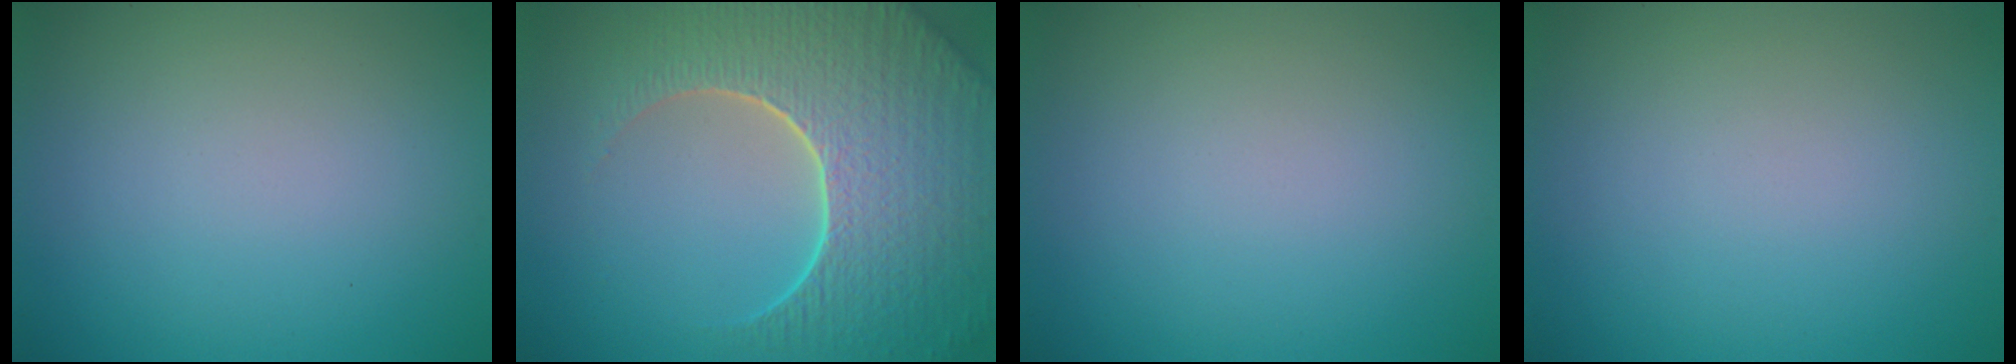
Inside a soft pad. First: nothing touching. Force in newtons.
{"total": 9.1, "press": 6.5, "slide": 6.3}
{"total": 0.0}
{"total": 0.0}